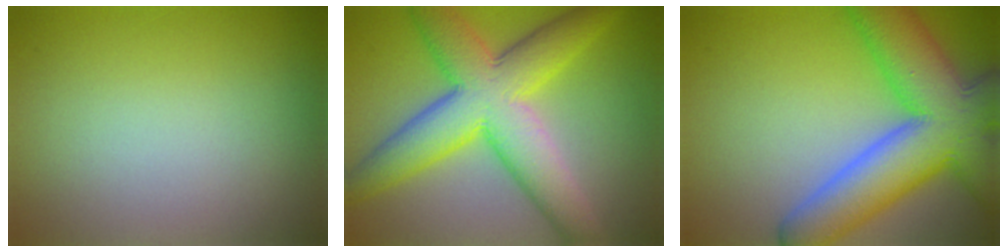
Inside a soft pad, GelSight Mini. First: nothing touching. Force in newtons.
{"total": 10.0, "press": 10.0, "slide": 0.2}
{"total": 12.5, "press": 12.5, "slide": 0.5}